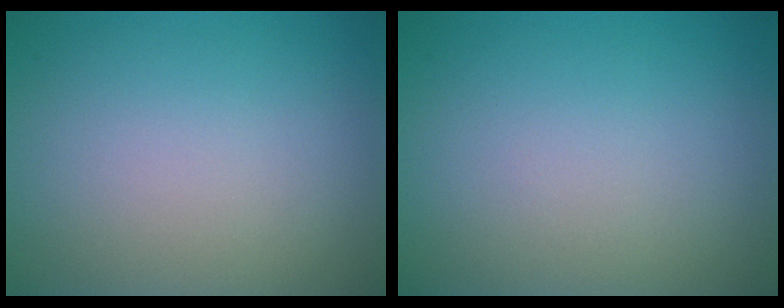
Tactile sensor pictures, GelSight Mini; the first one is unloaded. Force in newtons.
{"total": 0.0}